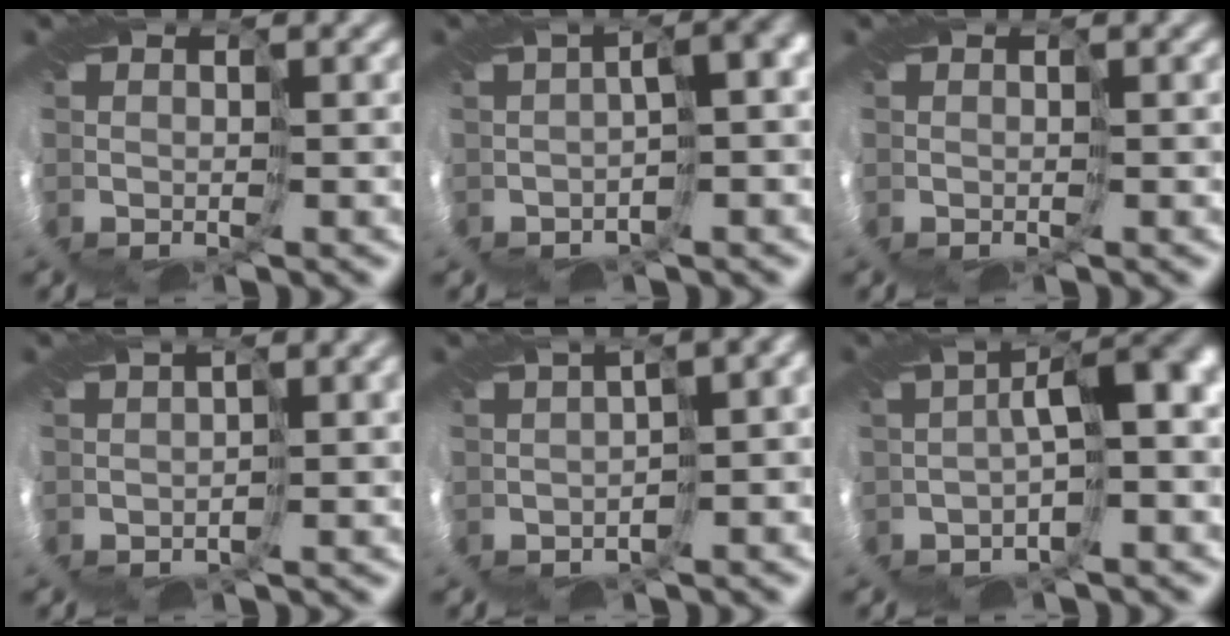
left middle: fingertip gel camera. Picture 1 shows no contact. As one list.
[{"total": 4.6, "force": [-1.6, 1.5, 4.0], "torque": [-0.047, 0.009, -0.017]}, {"total": 0.0}, {"total": 3.6, "force": [1.2, 1.7, 2.9], "torque": [-0.045, 0.015, 0.019]}, {"total": 10.2, "force": [-1.0, 4.7, 9.0], "torque": [-0.120, 0.029, 0.006]}, {"total": 4.6, "force": [-0.9, 0.7, 4.4], "torque": [-0.067, 0.018, -0.016]}]